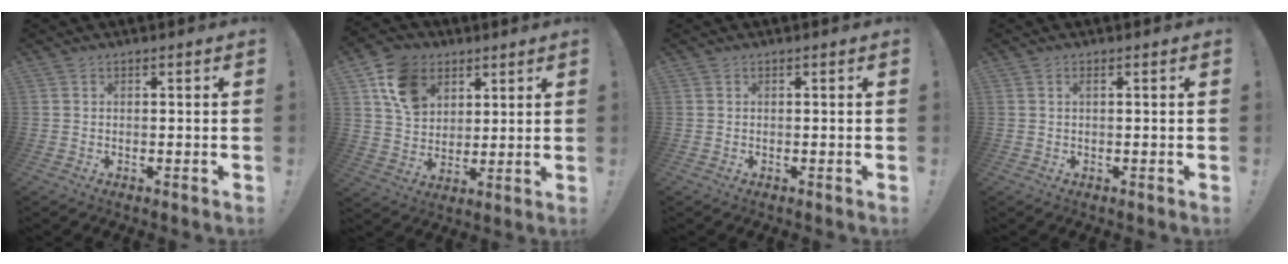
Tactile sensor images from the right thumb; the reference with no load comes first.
{"total": 13.5, "force": [6.5, 10.2, 6.1], "torque": [-0.105, -0.017, 0.132]}
{"total": 0.0}
{"total": 1.0, "force": [0.2, 0.1, 1.0], "torque": [-0.028, 0.005, 0.004]}